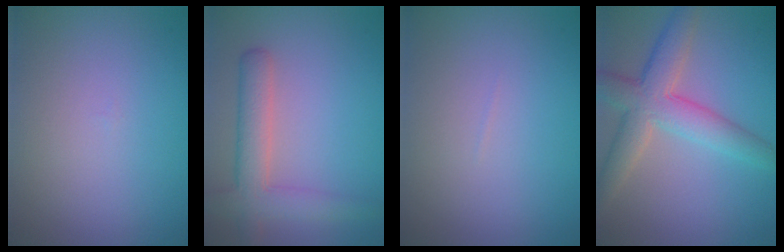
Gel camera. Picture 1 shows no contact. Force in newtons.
{"total": 4.4, "press": 4.4, "slide": 0.3}
{"total": 0.0}
{"total": 5.8, "press": 5.8, "slide": 0.4}